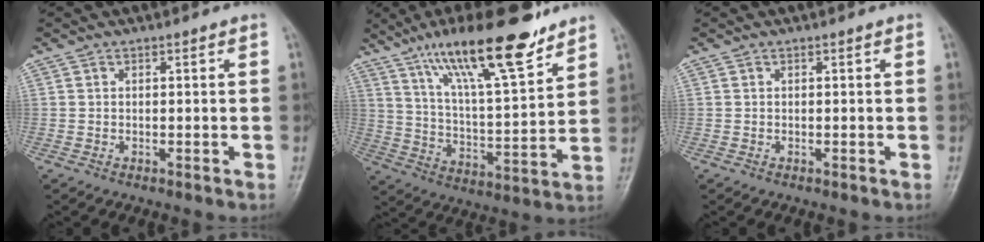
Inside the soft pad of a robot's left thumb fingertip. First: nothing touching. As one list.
[{"total": 19.9, "force": [13.6, 4.5, 13.9], "torque": [-0.209, -0.059, 0.235]}, {"total": 0.0}]